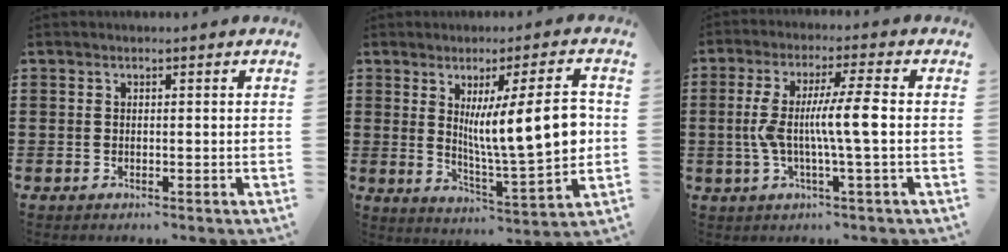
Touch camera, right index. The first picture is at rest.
{"total": 13.0, "force": [2.0, 2.6, 12.6], "torque": [-0.192, -0.009, 0.030]}
{"total": 8.4, "force": [-0.6, 0.3, 8.3], "torque": [-0.156, -0.003, -0.019]}